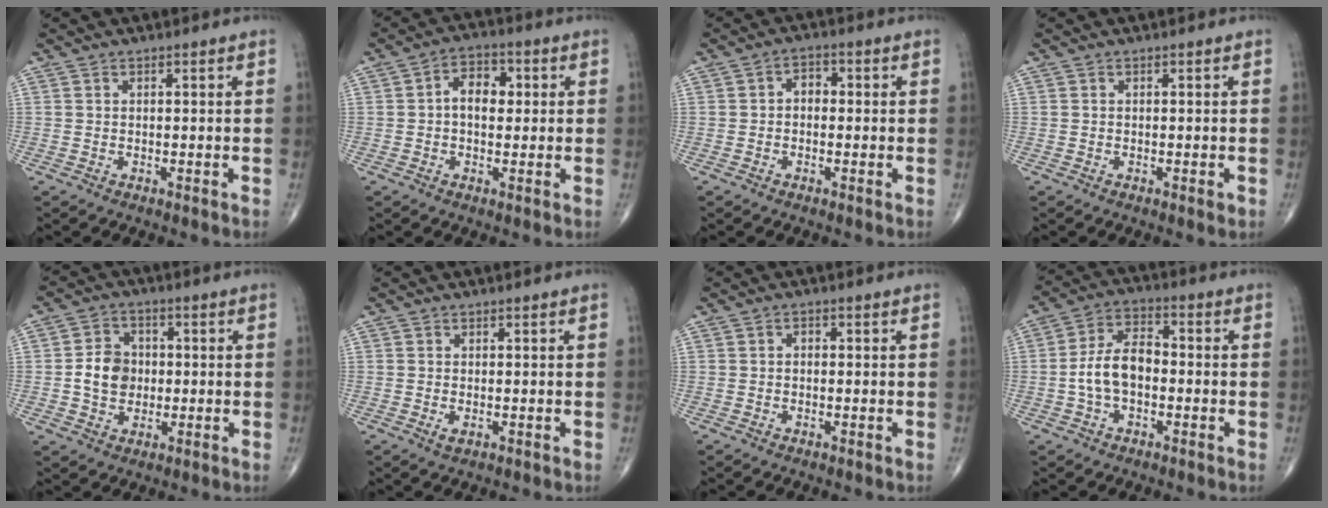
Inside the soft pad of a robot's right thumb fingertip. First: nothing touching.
{"total": 6.3, "force": [0.5, 4.2, 4.7], "torque": [-0.055, 0.017, -0.001]}
{"total": 3.0, "force": [-0.2, 2.2, 2.0], "torque": [-0.014, 0.015, -0.013]}
{"total": 0.6, "force": [-0.2, 0.1, 0.6], "torque": [-0.007, -0.001, -0.004]}
{"total": 7.3, "force": [-0.3, 6.0, 4.1], "torque": [-0.050, 0.010, -0.011]}
{"total": 1.0, "force": [-0.2, 0.6, 0.8], "torque": [-0.013, -0.002, -0.002]}
{"total": 1.0, "force": [0.0, 0.7, 0.7], "torque": [-0.002, 0.006, -0.005]}
{"total": 9.0, "force": [-1.4, 5.3, 7.1], "torque": [-0.132, 0.032, -0.035]}